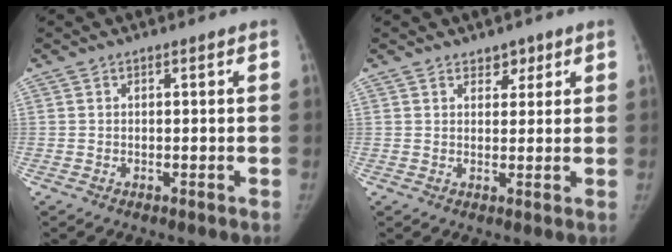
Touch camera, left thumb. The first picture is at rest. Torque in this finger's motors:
{"motor_torque": [-0.05, 0.10, -0.25, 0.08, -0.01]}